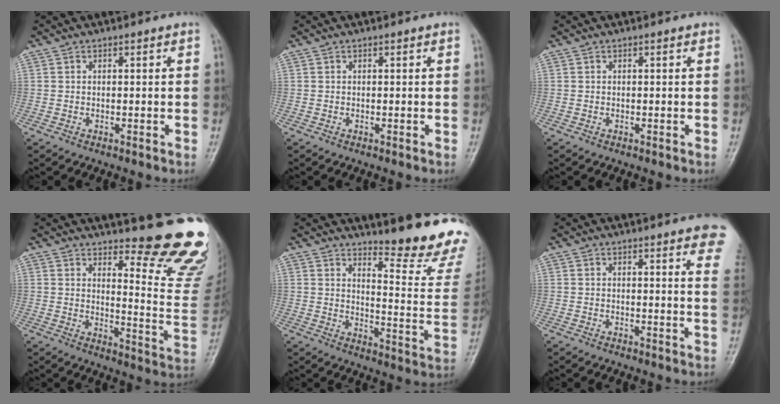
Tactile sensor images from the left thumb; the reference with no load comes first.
{"total": 0.0}
{"total": 0.0}
{"total": 18.3, "force": [14.8, 3.4, 10.2], "torque": [-0.094, -0.155, 0.181]}
{"total": 15.9, "force": [13.9, 1.4, 7.6], "torque": [-0.081, -0.160, 0.176]}
{"total": 11.0, "force": [7.5, 2.3, 7.7], "torque": [-0.070, -0.023, 0.071]}